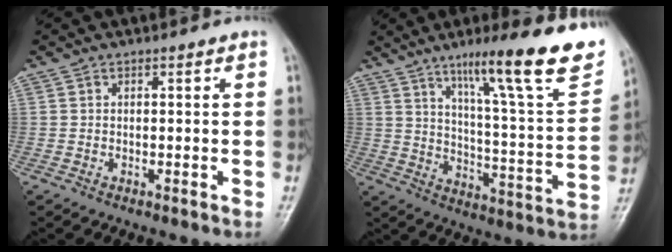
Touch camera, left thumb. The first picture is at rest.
{"total": 23.3, "force": [14.5, 3.5, 17.9], "torque": [-0.234, -0.057, 0.220]}